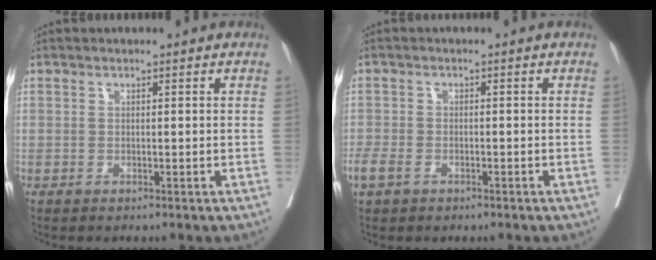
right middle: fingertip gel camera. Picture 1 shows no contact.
{"total": 3.2, "force": [-1.8, 1.8, 1.8], "torque": [-0.042, -0.004, -0.027]}